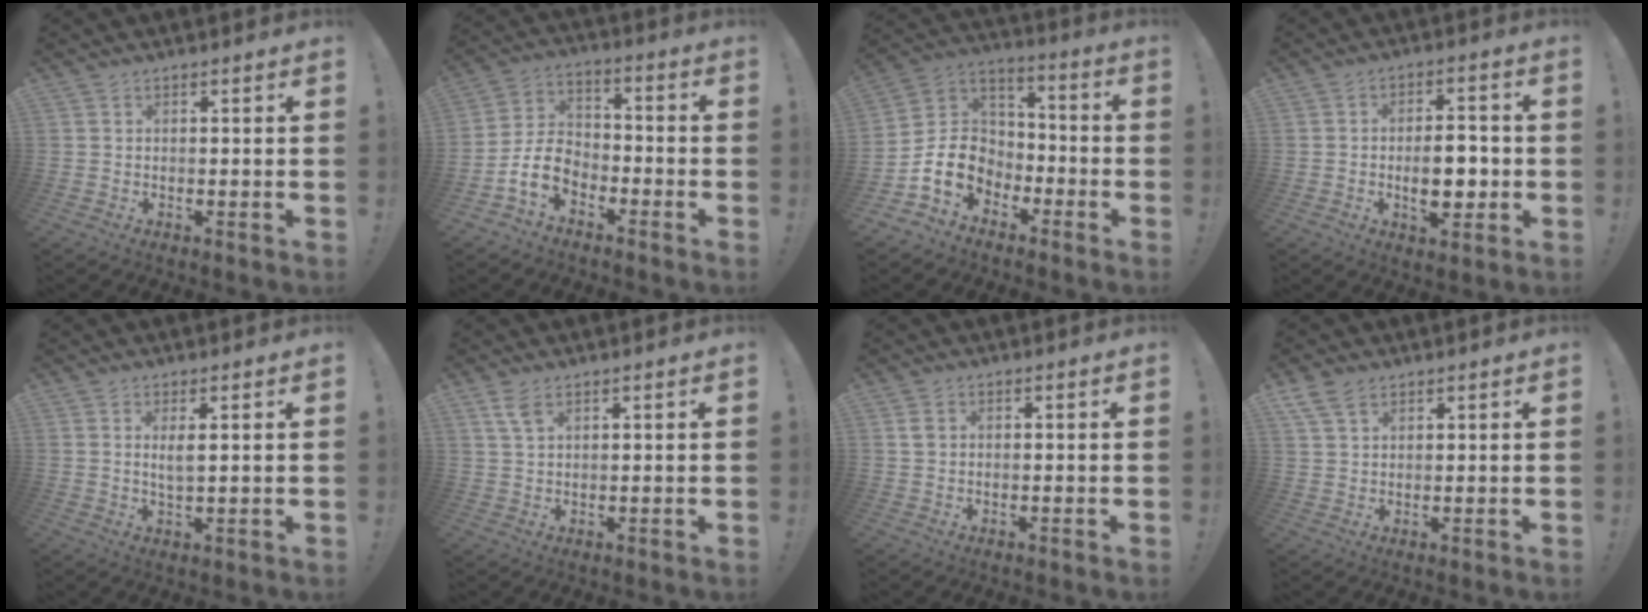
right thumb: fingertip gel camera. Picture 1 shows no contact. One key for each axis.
{"total": 10.2, "fx": -5.5, "fy": 6.7, "fz": 5.4, "tx": -0.106, "ty": 0.033, "tz": -0.100}
{"total": 13.2, "fx": -5.4, "fy": 10.3, "fz": 6.2, "tx": -0.105, "ty": 0.023, "tz": -0.091}
{"total": 9.4, "fx": -1.8, "fy": 5.0, "fz": 7.8, "tx": -0.116, "ty": 0.008, "tz": -0.033}
{"total": 3.3, "fx": 1.3, "fy": 0.7, "fz": 3.0, "tx": -0.045, "ty": -0.009, "tz": 0.020}
{"total": 4.0, "fx": 2.4, "fy": 1.7, "fz": 2.8, "tx": -0.052, "ty": -0.007, "tz": 0.043}
{"total": 1.5, "fx": 0.6, "fy": 1.2, "fz": 0.6, "tx": -0.010, "ty": 0.004, "tz": 0.010}
{"total": 5.5, "fx": 3.5, "fy": 2.9, "fz": 3.0, "tx": -0.064, "ty": -0.006, "tz": 0.071}